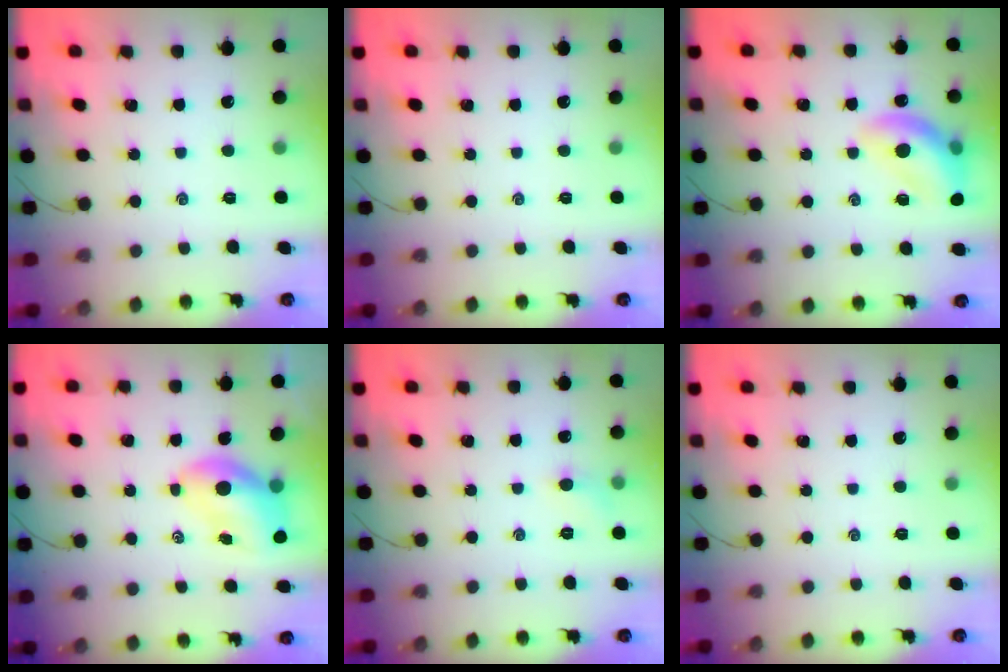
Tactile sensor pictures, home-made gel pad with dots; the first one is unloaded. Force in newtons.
{"total": 0.0}
{"total": 15.7, "press": 15.4, "slide": 3.3}
{"total": 7.9, "press": 7.8, "slide": 1.4}
{"total": 4.5, "press": 4.2, "slide": 1.5}
{"total": 0.0}